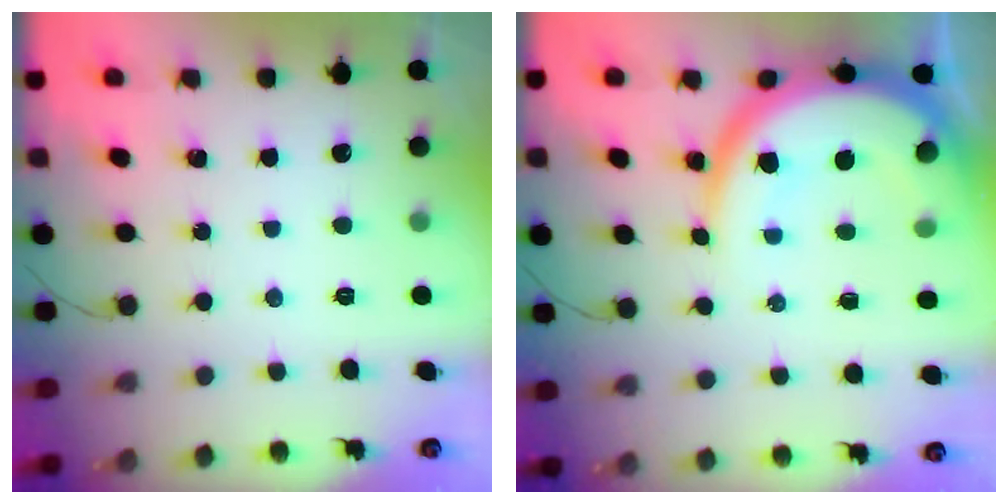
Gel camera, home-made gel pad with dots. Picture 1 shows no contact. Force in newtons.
{"total": 15.2, "press": 15.1, "slide": 1.9}